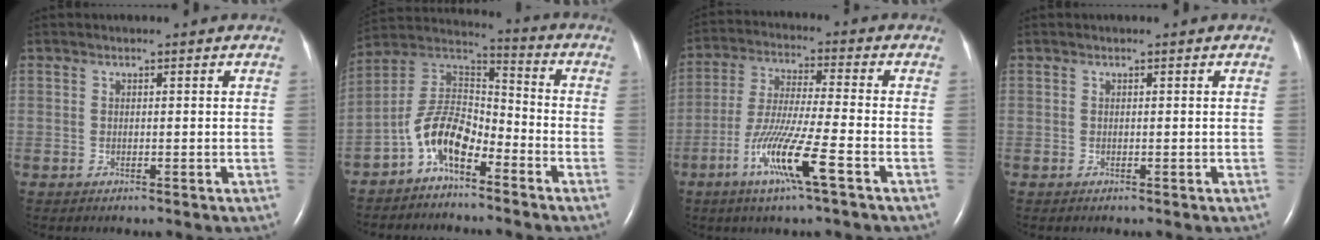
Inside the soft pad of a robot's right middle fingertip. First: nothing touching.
{"total": 9.4, "force": [-5.6, 4.1, 6.4], "torque": [-0.138, 0.030, -0.110]}
{"total": 10.9, "force": [-5.1, -0.3, 9.6], "torque": [-0.195, -0.018, -0.100]}
{"total": 0.0}